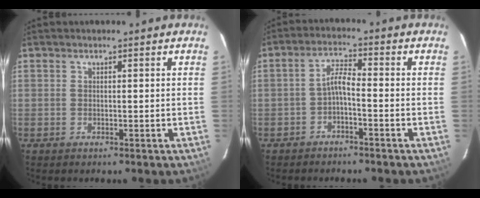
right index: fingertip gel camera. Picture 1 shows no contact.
{"total": 3.2, "force": [-1.9, 0.6, 2.5], "torque": [-0.058, 0.012, -0.035]}